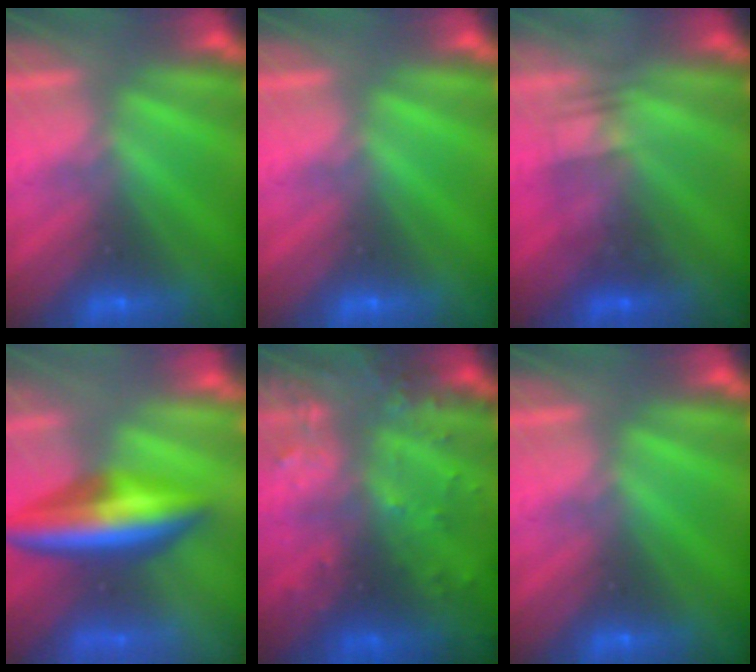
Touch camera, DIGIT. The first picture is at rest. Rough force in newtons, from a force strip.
{"total": 0.0}
{"total": 2.2}
{"total": 6.6}
{"total": 10.8}
{"total": 0.0}